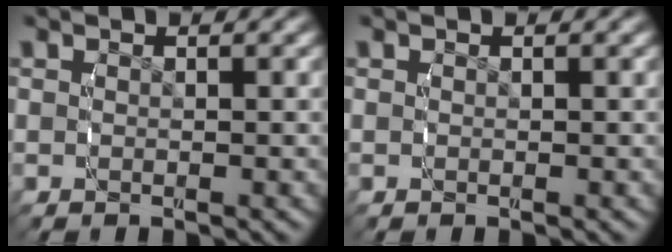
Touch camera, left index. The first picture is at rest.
{"total": 0.0}